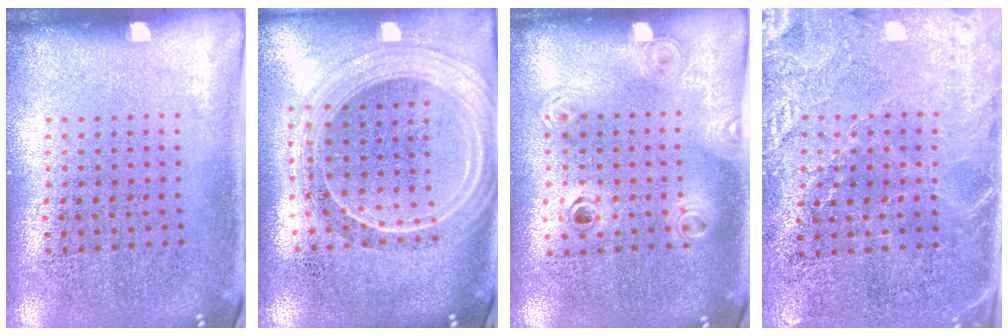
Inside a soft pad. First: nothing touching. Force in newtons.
{"total": 2.3, "press": 2.0, "slide": 1.1}
{"total": 1.1, "press": 1.0, "slide": 0.4}
{"total": 3.0, "press": 2.7, "slide": 1.2}